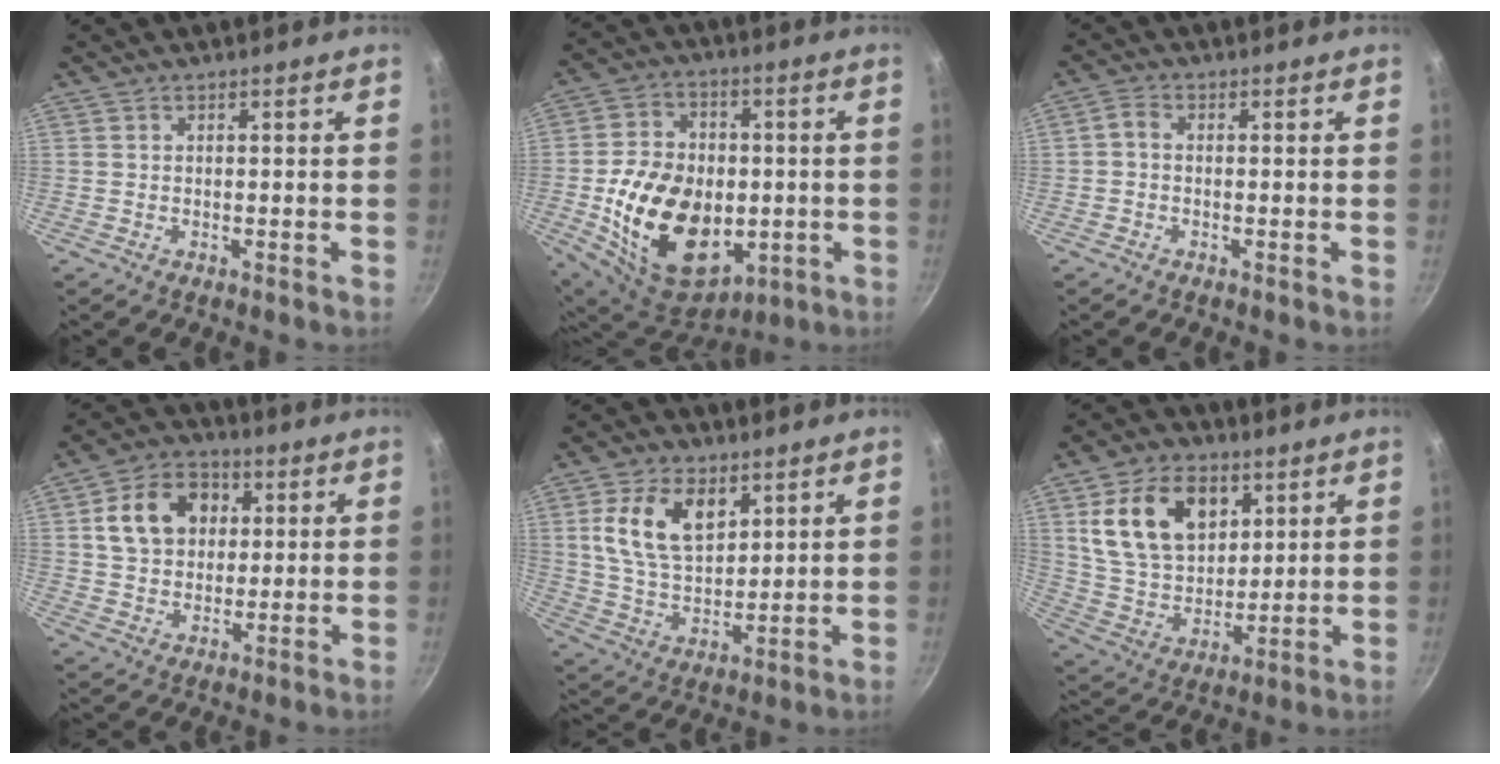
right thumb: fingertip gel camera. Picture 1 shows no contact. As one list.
[{"total": 23.1, "force": [-3.3, 16.2, 16.0], "torque": [-0.260, 0.013, -0.036]}, {"total": 1.9, "force": [-0.5, 1.2, 1.3], "torque": [-0.032, 0.009, -0.018]}, {"total": 12.4, "force": [3.2, 9.7, 7.1], "torque": [-0.097, 0.014, 0.046]}, {"total": 13.2, "force": [5.0, 8.1, 9.1], "torque": [-0.145, -0.021, 0.094]}, {"total": 17.6, "force": [6.6, 12.0, 11.1], "torque": [-0.166, -0.019, 0.124]}]